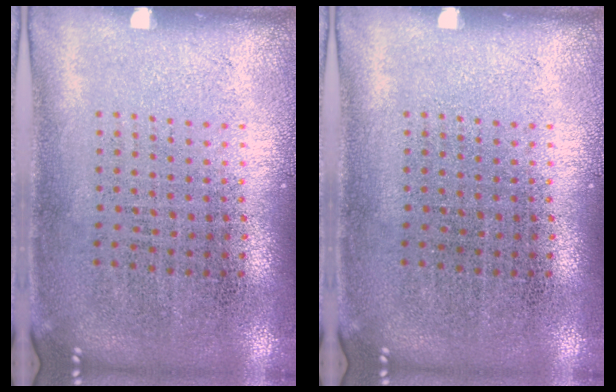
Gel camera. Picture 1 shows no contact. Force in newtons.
{"total": 0.0}